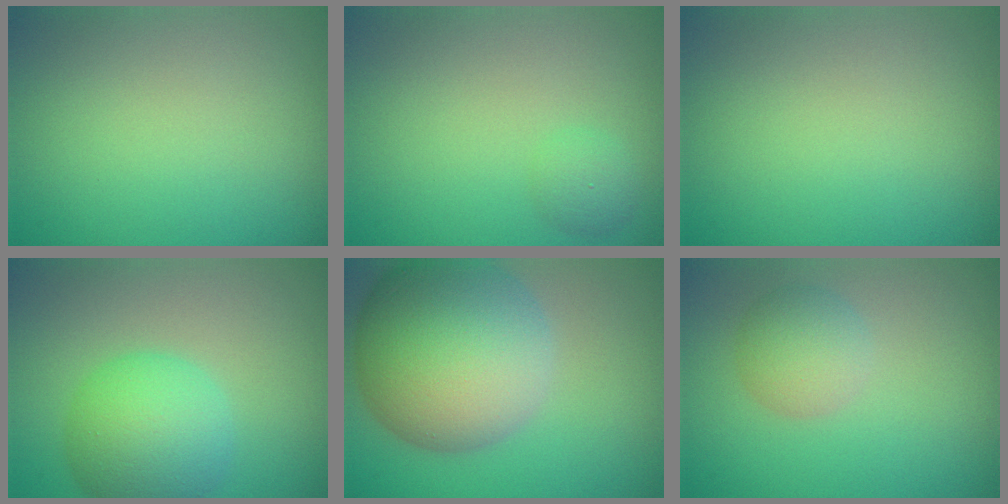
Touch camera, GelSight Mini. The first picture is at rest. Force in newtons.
{"total": 1.3, "press": 1.2, "slide": 0.1}
{"total": 0.0}
{"total": 6.4, "press": 6.3, "slide": 0.1}
{"total": 13.5, "press": 13.4, "slide": 0.6}
{"total": 3.0, "press": 3.0, "slide": 0.0}